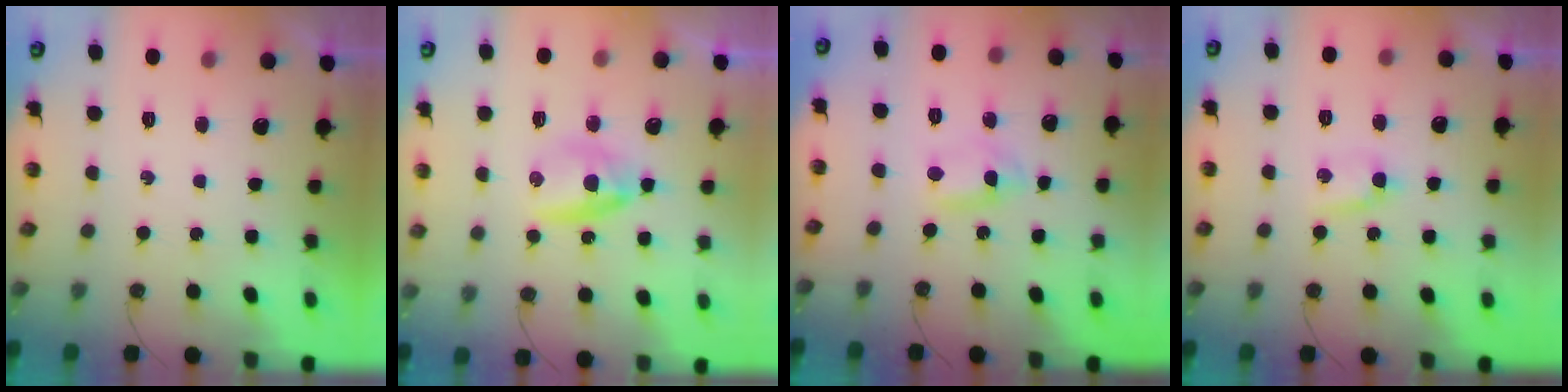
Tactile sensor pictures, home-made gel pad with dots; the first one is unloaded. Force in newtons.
{"total": 6.5, "press": 6.4, "slide": 0.9}
{"total": 10.5, "press": 2.0, "slide": 10.3}
{"total": 5.0, "press": 3.6, "slide": 3.5}